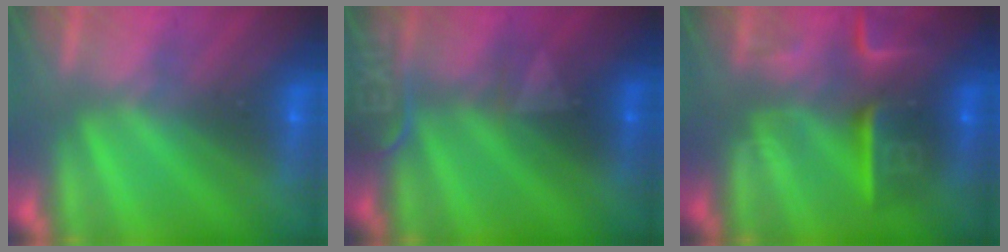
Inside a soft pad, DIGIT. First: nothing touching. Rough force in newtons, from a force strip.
{"total": 2.4}
{"total": 8.1}